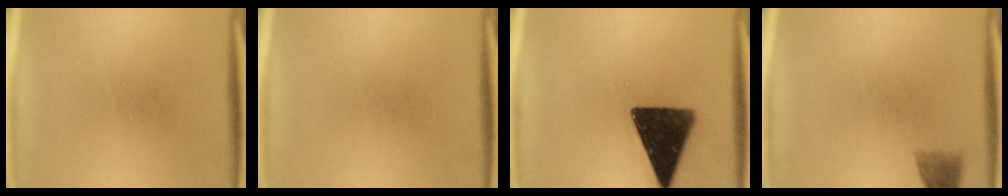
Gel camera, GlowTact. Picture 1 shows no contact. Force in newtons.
{"total": 0.0}
{"total": 15.0}
{"total": 3.0}